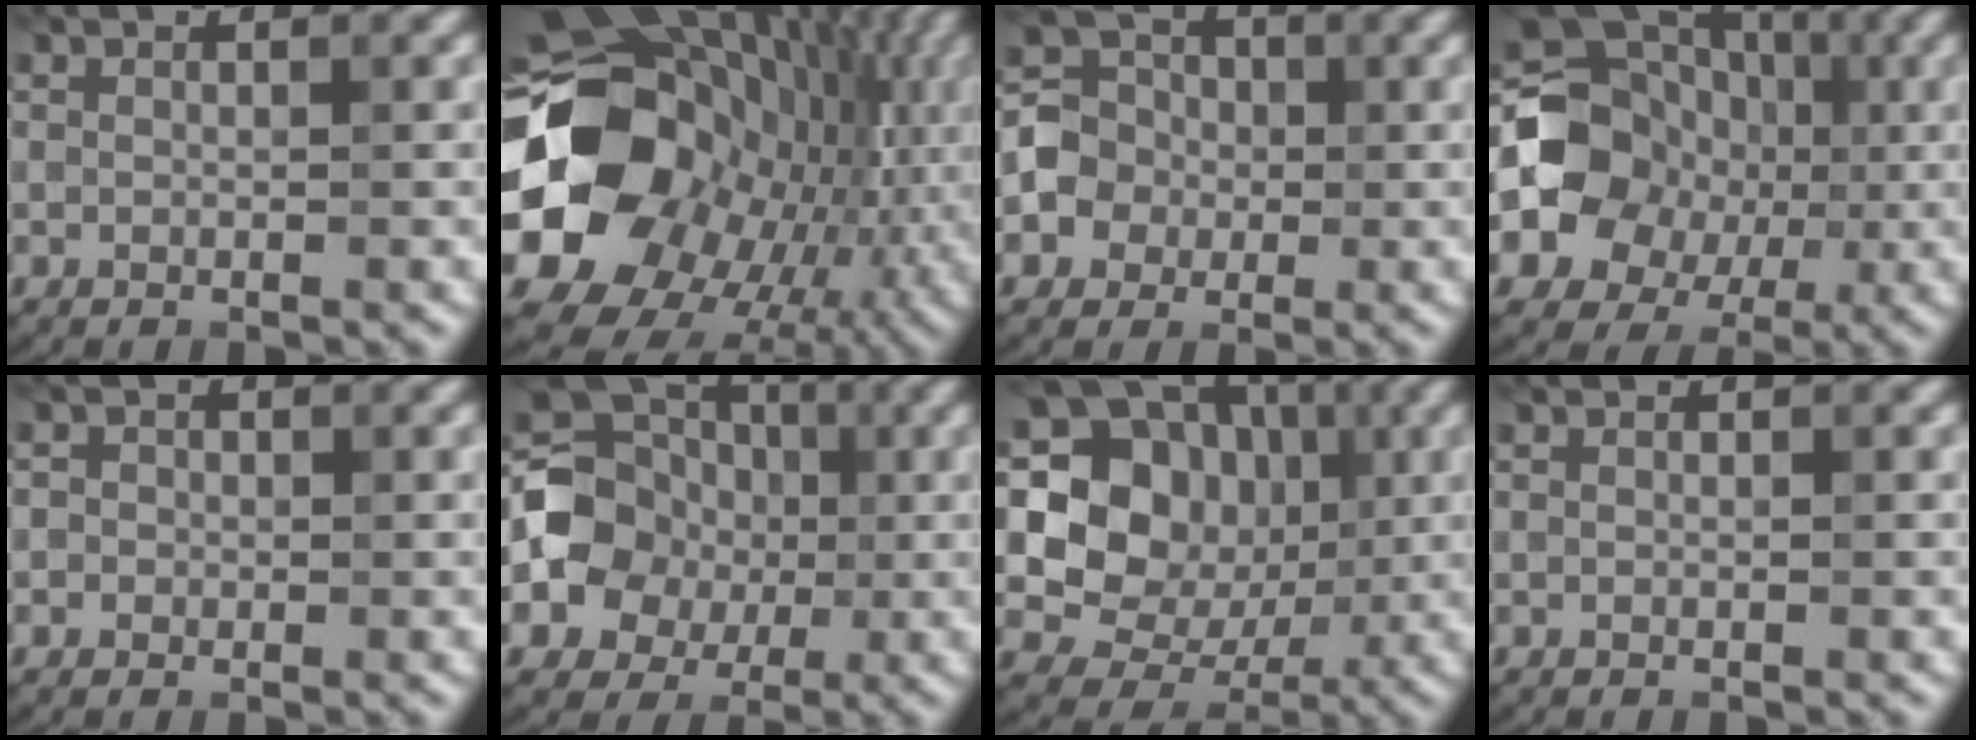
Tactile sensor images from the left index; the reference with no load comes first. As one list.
[{"total": 21.6, "force": [-1.4, 18.1, 11.6], "torque": [-0.225, -0.037, -0.041]}, {"total": 3.5, "force": [-0.6, 3.3, 1.0], "torque": [-0.008, 0.012, -0.015]}, {"total": 14.0, "force": [-1.0, 12.2, 6.7], "torque": [-0.108, 0.002, -0.045]}, {"total": 1.5, "force": [0.2, 1.4, 0.4], "torque": [0.011, 0.002, -0.009]}, {"total": 7.7, "force": [-0.8, 6.6, 3.7], "torque": [-0.063, -0.001, -0.029]}, {"total": 12.8, "force": [2.0, 10.8, 6.7], "torque": [-0.118, 0.009, 0.019]}, {"total": 0.0}]